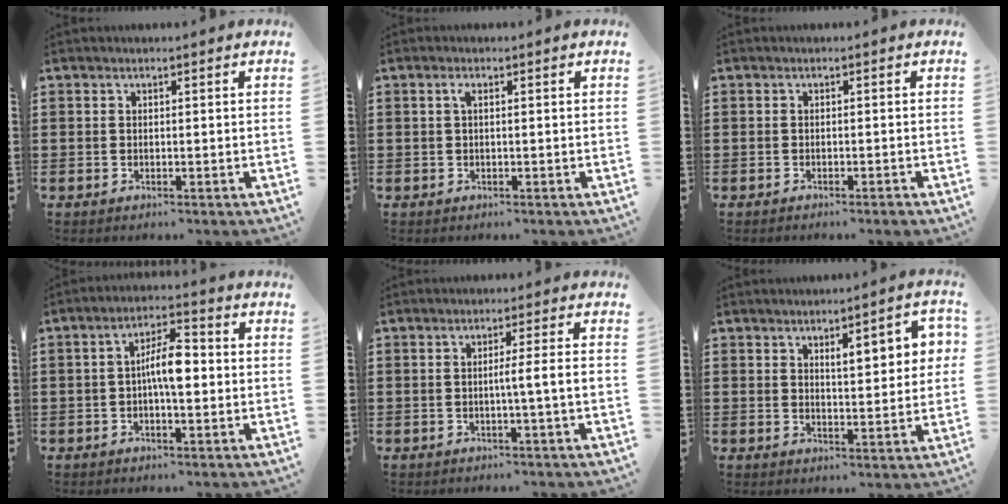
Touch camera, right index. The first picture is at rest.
{"total": 1.2, "force": [0.2, 0.2, 1.2], "torque": [-0.024, 0.002, 0.003]}
{"total": 0.9, "force": [-0.8, 0.0, 0.5], "torque": [-0.011, -0.003, -0.015]}
{"total": 6.3, "force": [-0.4, 2.0, 6.0], "torque": [-0.114, 0.007, -0.012]}
{"total": 3.6, "force": [-0.6, -0.6, 3.5], "torque": [-0.062, -0.008, -0.014]}
{"total": 5.7, "force": [2.2, 1.8, 4.9], "torque": [-0.075, -0.003, 0.030]}